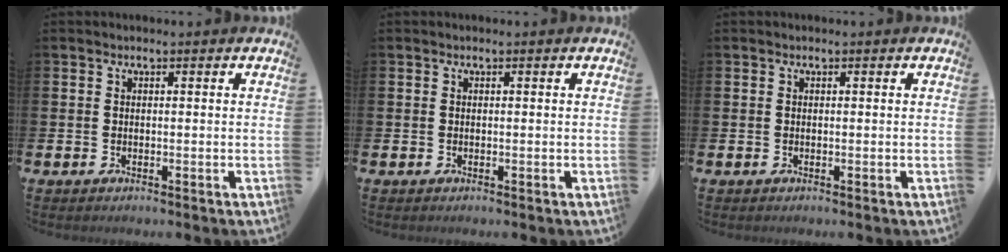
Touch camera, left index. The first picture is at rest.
{"total": 0.0}
{"total": 0.0}